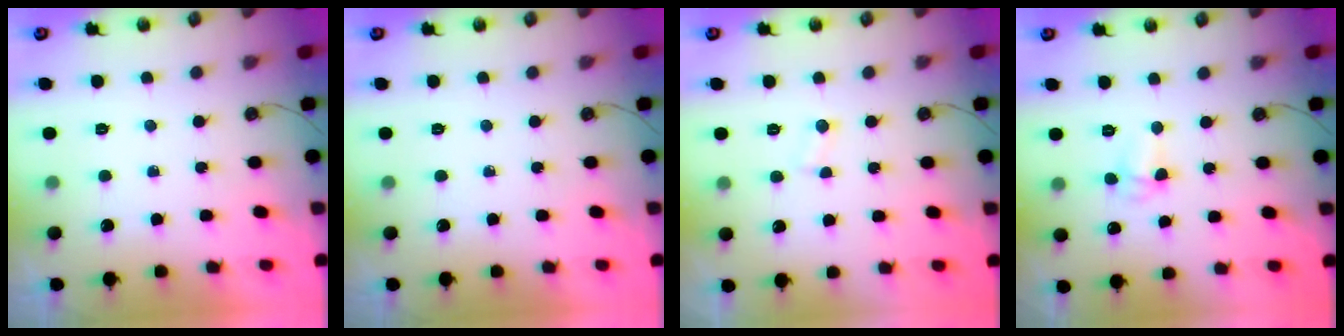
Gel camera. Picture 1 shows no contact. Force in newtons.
{"total": 0.0}
{"total": 1.8, "press": 1.8, "slide": 0.2}
{"total": 4.8, "press": 3.4, "slide": 3.5}